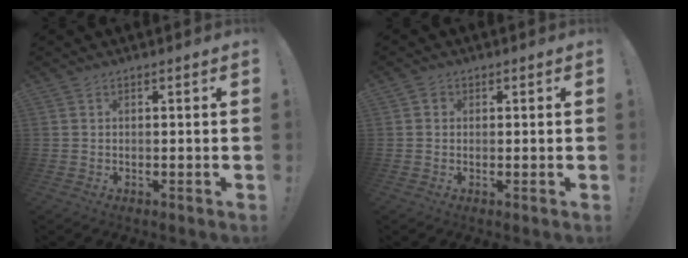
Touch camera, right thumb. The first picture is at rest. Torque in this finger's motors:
{"motor_torque": [0.29, -0.42, -0.02, -0.07, 0.00]}